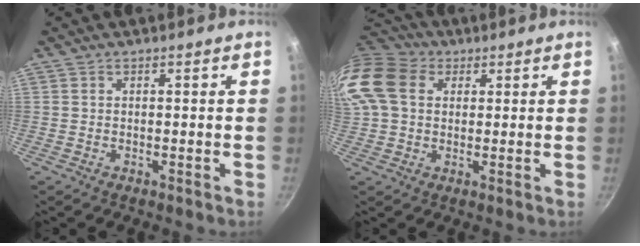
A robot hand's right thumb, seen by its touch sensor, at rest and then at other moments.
{"total": 17.7, "force": [5.0, 13.5, 10.3], "torque": [-0.237, 0.030, 0.080]}